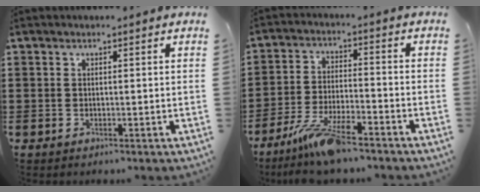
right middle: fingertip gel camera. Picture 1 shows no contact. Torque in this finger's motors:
{"motor_torque": [1.09, -1.05, 0.23, 0.16]}